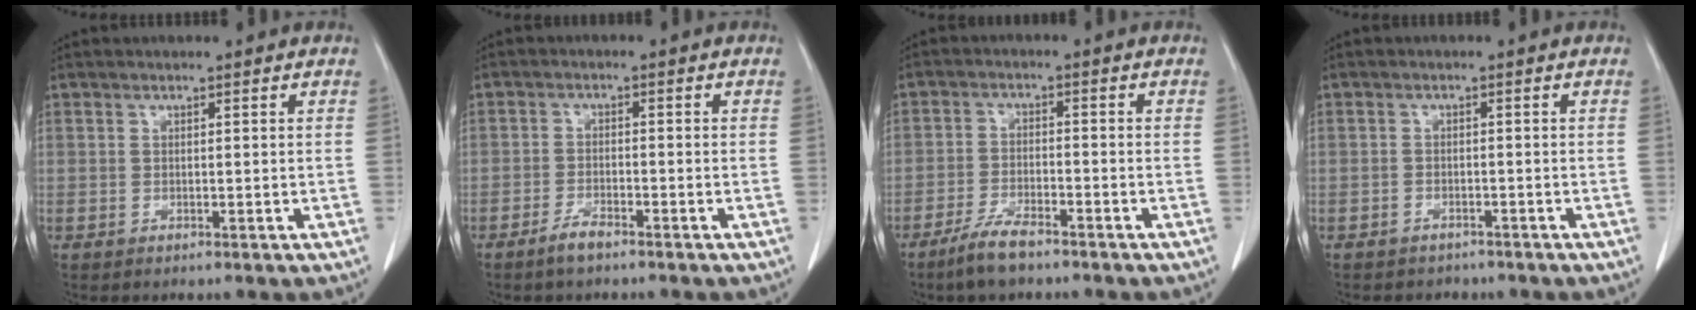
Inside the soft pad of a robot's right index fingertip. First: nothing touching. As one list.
[{"total": 2.9, "force": [-2.3, 0.5, 1.6], "torque": [-0.036, -0.001, -0.045]}, {"total": 5.5, "force": [-4.4, 1.0, 3.3], "torque": [-0.070, -0.008, -0.083]}, {"total": 3.5, "force": [-2.9, 1.8, 0.4], "torque": [-0.017, 0.004, -0.035]}]